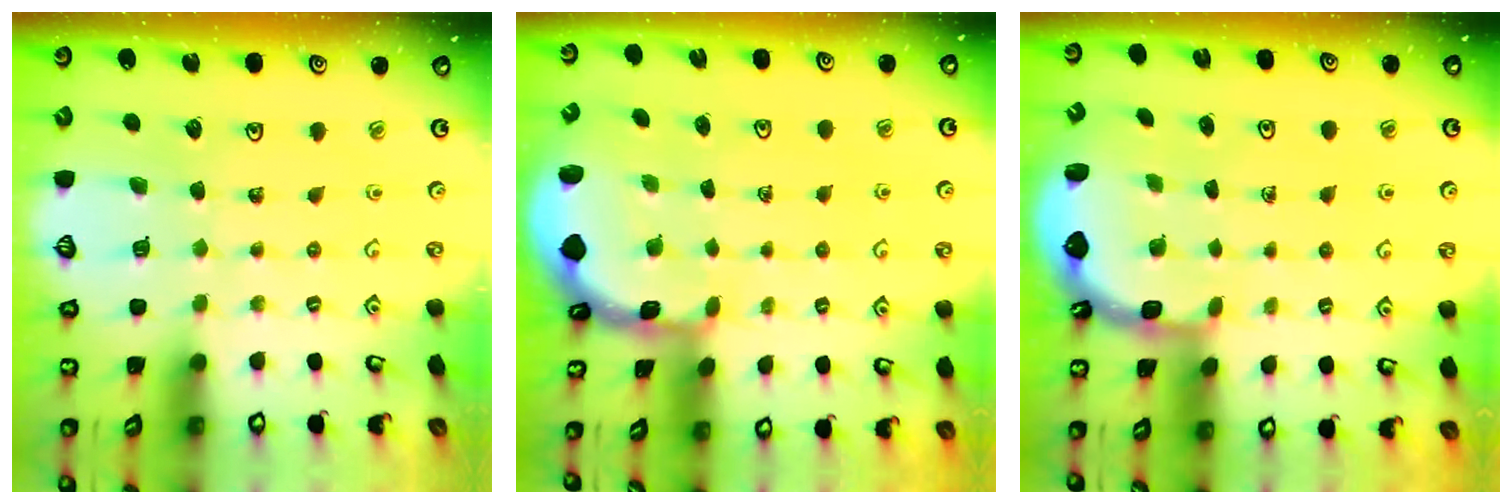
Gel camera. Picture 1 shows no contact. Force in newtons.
{"total": 1.8, "press": 1.8, "slide": 0.2}
{"total": 2.3, "press": 1.8, "slide": 1.3}